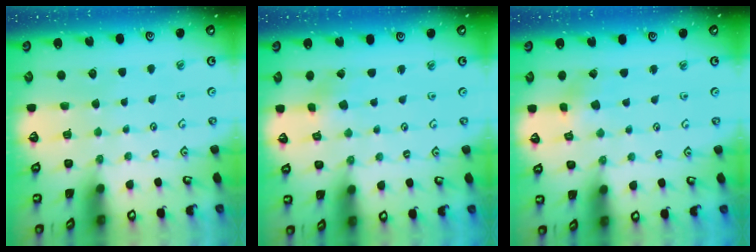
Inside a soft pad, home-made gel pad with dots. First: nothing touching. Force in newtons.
{"total": 0.9, "press": 0.9, "slide": 0.1}
{"total": 1.6, "press": 1.6, "slide": 0.1}